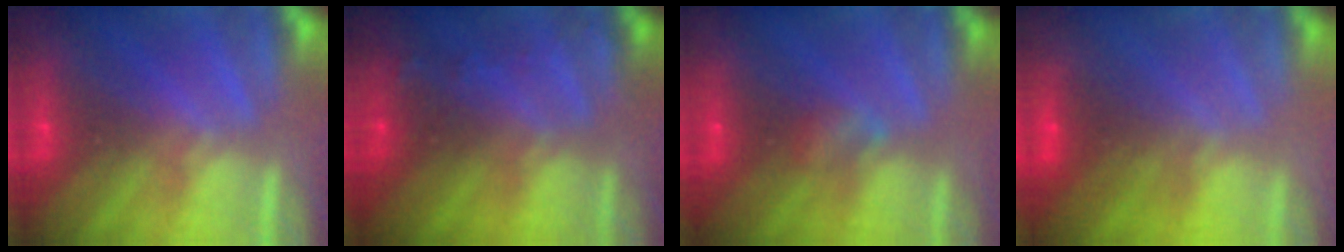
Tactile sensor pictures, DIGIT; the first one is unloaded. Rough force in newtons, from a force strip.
{"total": 7.8}
{"total": 2.2}
{"total": 1.8}